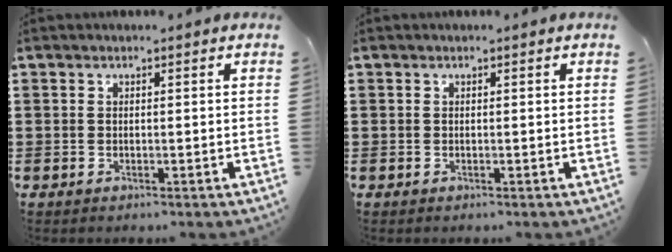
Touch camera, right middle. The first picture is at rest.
{"total": 0.0}